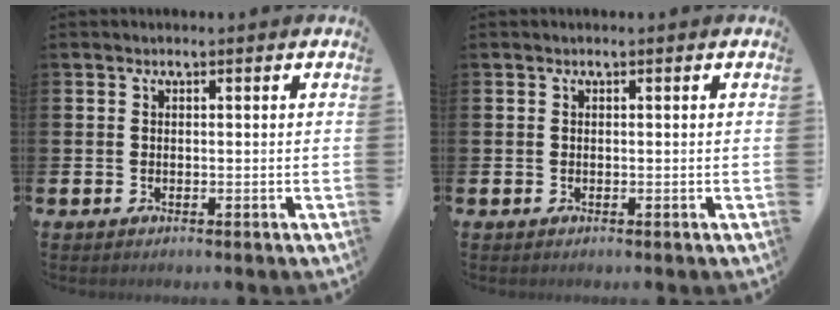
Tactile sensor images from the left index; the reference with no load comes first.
{"total": 0.0}